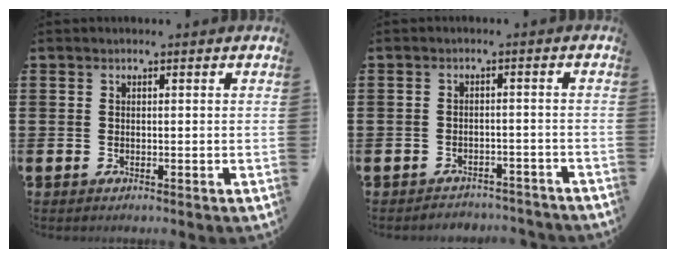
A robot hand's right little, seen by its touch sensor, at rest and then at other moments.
{"total": 2.0, "force": [-2.0, 0.1, -0.2], "torque": [-0.004, 0.004, -0.046]}